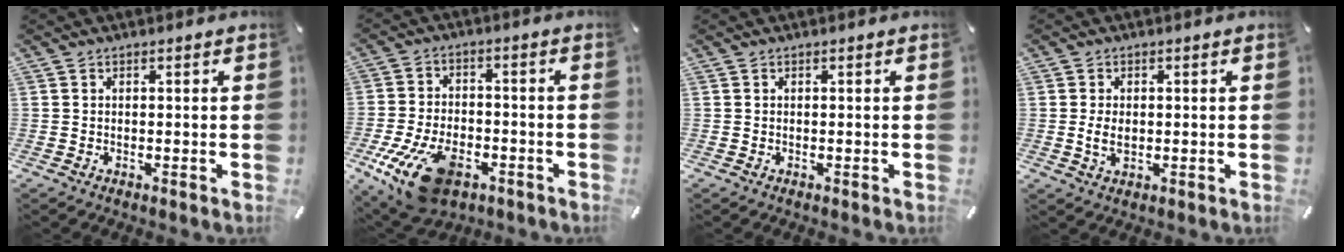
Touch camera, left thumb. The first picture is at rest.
{"total": 16.1, "force": [-8.0, 9.1, 10.7], "torque": [-0.205, 0.032, -0.133]}
{"total": 0.0}
{"total": 3.7, "force": [-0.1, 2.3, 2.9], "torque": [-0.053, -0.001, -0.005]}